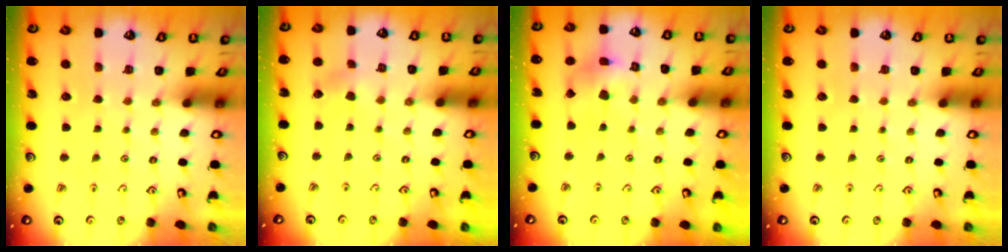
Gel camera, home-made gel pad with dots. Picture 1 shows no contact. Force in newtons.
{"total": 1.3, "press": 1.3, "slide": 0.2}
{"total": 10.2, "press": 10.1, "slide": 1.5}
{"total": 0.0}